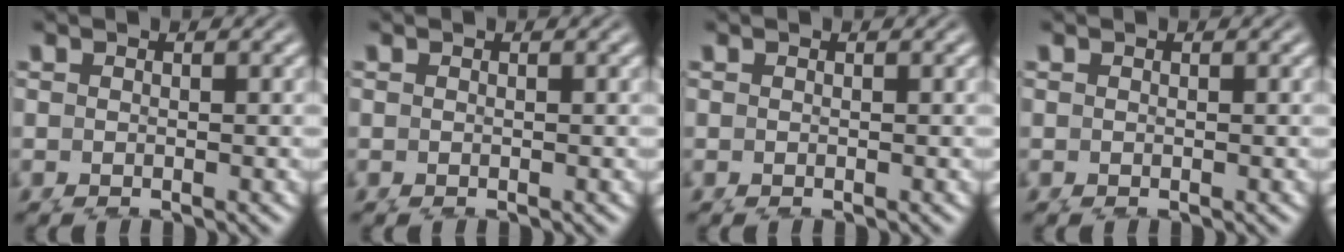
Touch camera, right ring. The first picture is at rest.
{"total": 0.0}
{"total": 0.0}
{"total": 0.0}